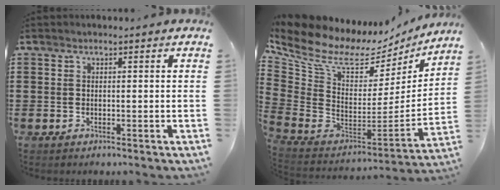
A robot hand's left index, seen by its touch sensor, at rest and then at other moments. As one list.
[{"total": 8.9, "force": [6.1, 4.3, 4.7], "torque": [-0.134, -0.058, 0.101]}]